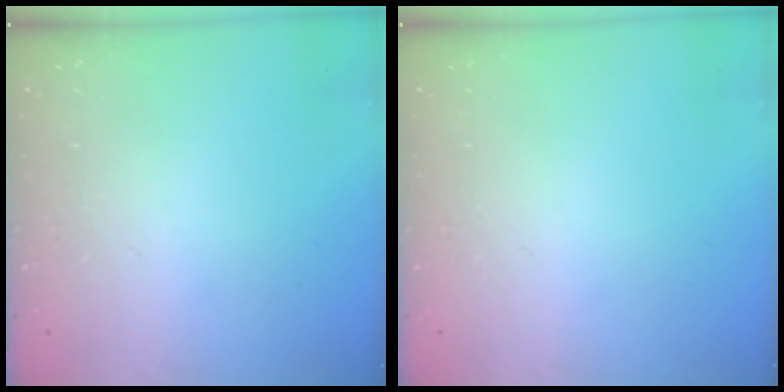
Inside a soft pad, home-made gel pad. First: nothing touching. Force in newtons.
{"total": 0.0}